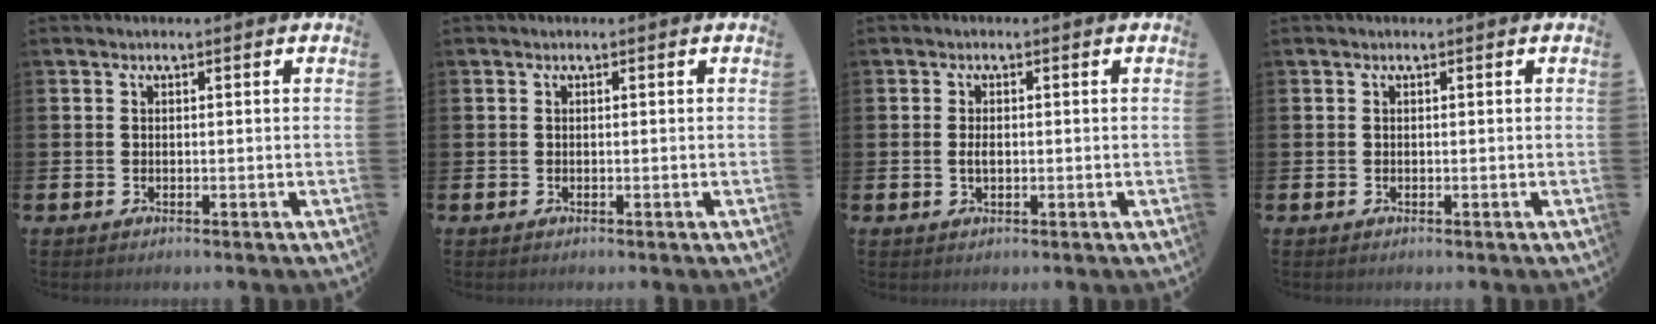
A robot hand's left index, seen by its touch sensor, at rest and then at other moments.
{"total": 0.0}
{"total": 1.7, "force": [-0.1, 0.9, 1.4], "torque": [-0.026, 0.004, -0.004]}
{"total": 0.0}